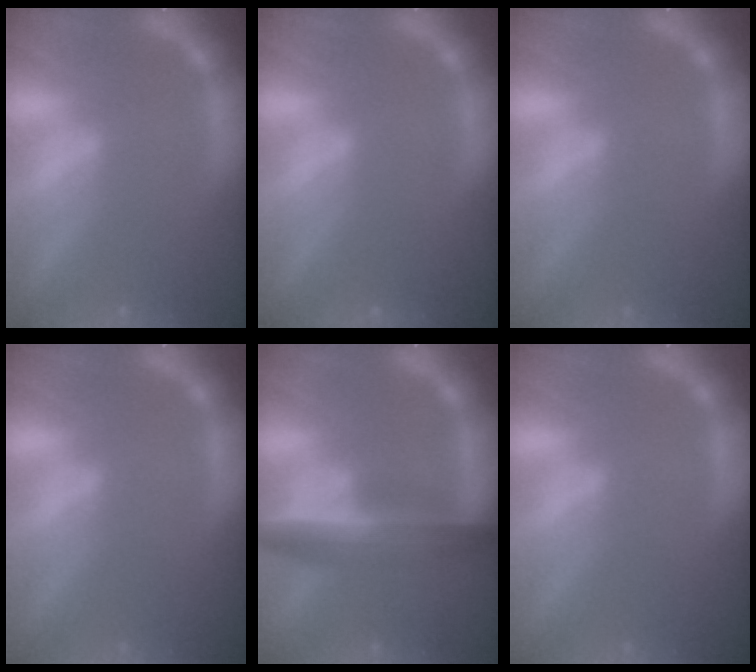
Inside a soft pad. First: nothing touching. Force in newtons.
{"total": 0.9}
{"total": 0.0}
{"total": 0.0}
{"total": 6.6}
{"total": 0.0}